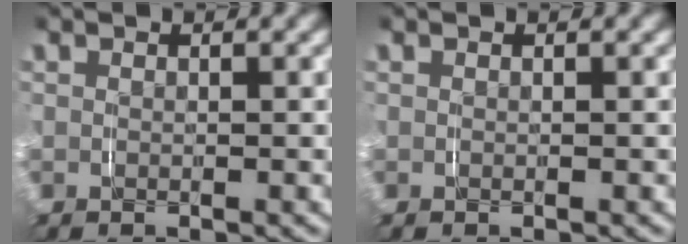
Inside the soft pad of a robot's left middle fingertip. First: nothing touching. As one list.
[{"total": 0.0}]